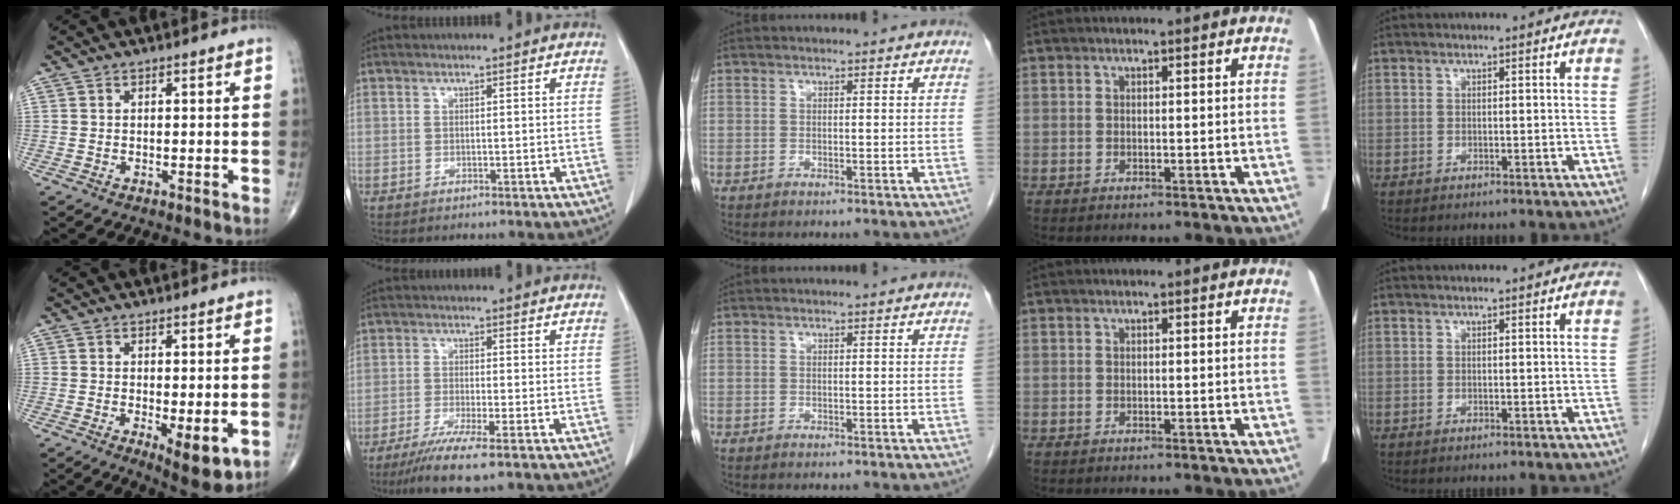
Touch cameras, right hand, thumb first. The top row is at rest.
{"thumb": {"total": 6.5, "force": [-1.4, 2.3, 6.0], "torque": [-0.081, -0.020, -0.015]}, "index": {"total": 7.4, "force": [-5.1, -0.1, 5.3], "torque": [-0.089, -0.019, -0.083]}}